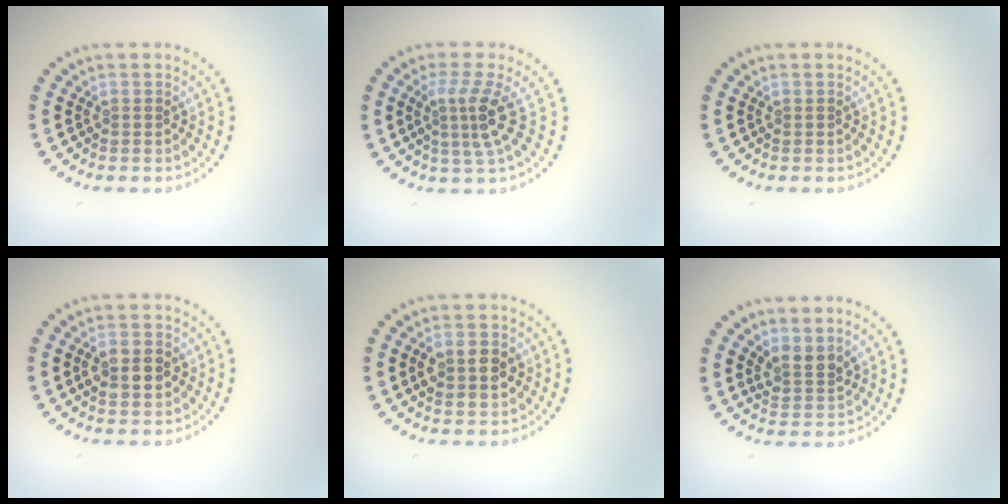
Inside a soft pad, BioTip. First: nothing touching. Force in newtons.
{"total": 3.2, "press": 2.3, "slide": 2.3}
{"total": 0.0}
{"total": 2.8, "press": 2.8, "slide": 0.1}
{"total": 3.8, "press": 3.8, "slide": 0.1}
{"total": 2.3, "press": 1.7, "slide": 1.6}